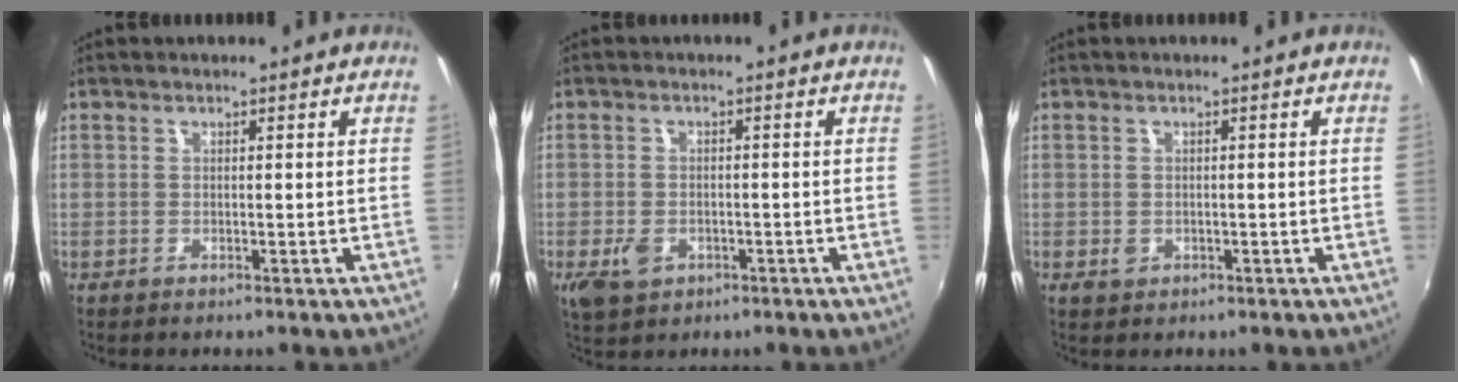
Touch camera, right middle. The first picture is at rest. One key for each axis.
{"total": 5.1, "fx": -2.2, "fy": 3.7, "fz": 2.7, "tx": -0.063, "ty": -0.006, "tz": -0.032}
{"total": 1.6, "fx": -0.5, "fy": 1.4, "fz": 0.7, "tx": -0.010, "ty": -0.001, "tz": -0.007}